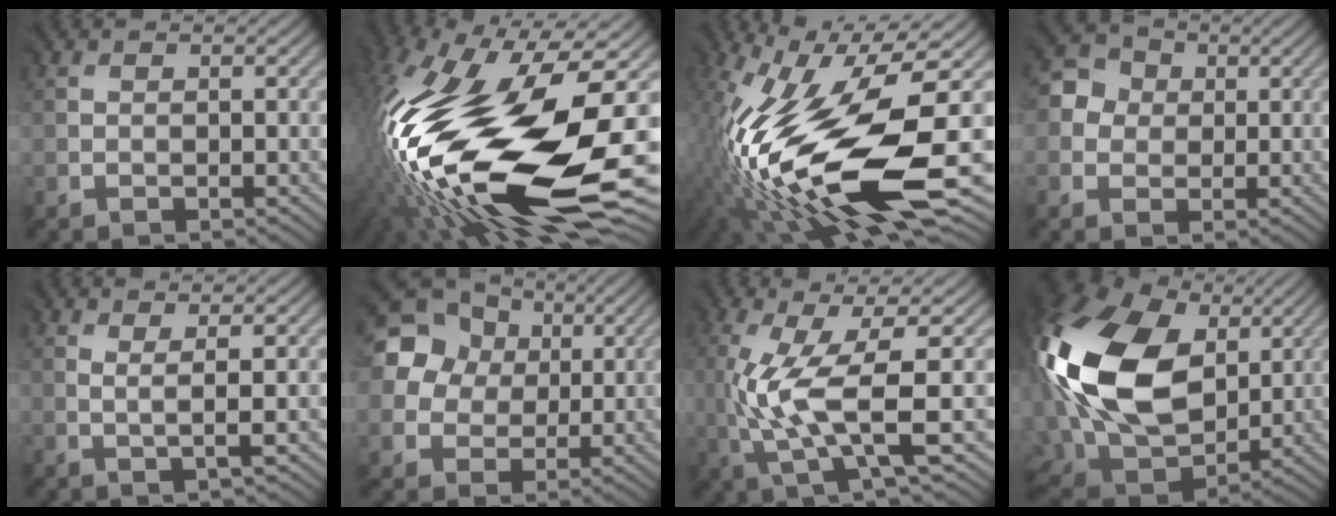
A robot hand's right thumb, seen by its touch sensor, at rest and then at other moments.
{"total": 21.8, "force": [-3.0, 10.4, 18.9], "torque": [-0.406, -0.042, -0.048]}
{"total": 19.4, "force": [-4.1, 7.5, 17.4], "torque": [-0.344, -0.028, -0.064]}
{"total": 4.0, "force": [0.4, 3.8, 1.0], "torque": [-0.019, 0.008, 0.001]}
{"total": 1.7, "force": [0.5, 0.1, 1.6], "torque": [-0.032, 0.002, 0.010]}
{"total": 17.2, "force": [6.3, 14.8, 6.2], "torque": [-0.192, 0.033, 0.109]}
{"total": 9.5, "force": [-1.0, 2.5, 9.1], "torque": [-0.197, -0.001, -0.010]}
{"total": 21.0, "force": [4.6, 14.5, 14.4], "torque": [-0.371, 0.017, 0.086]}